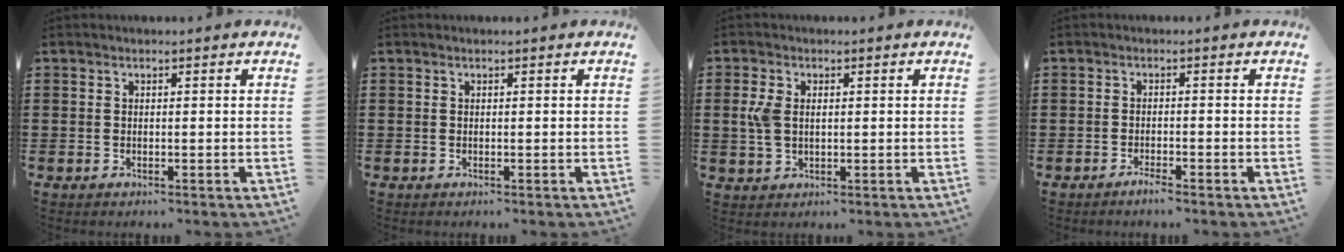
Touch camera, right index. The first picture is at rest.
{"total": 0.0}
{"total": 3.5, "force": [0.5, 2.2, 2.6], "torque": [-0.072, 0.005, 0.002]}
{"total": 1.5, "force": [-1.4, 0.0, 0.5], "torque": [-0.012, -0.003, -0.026]}